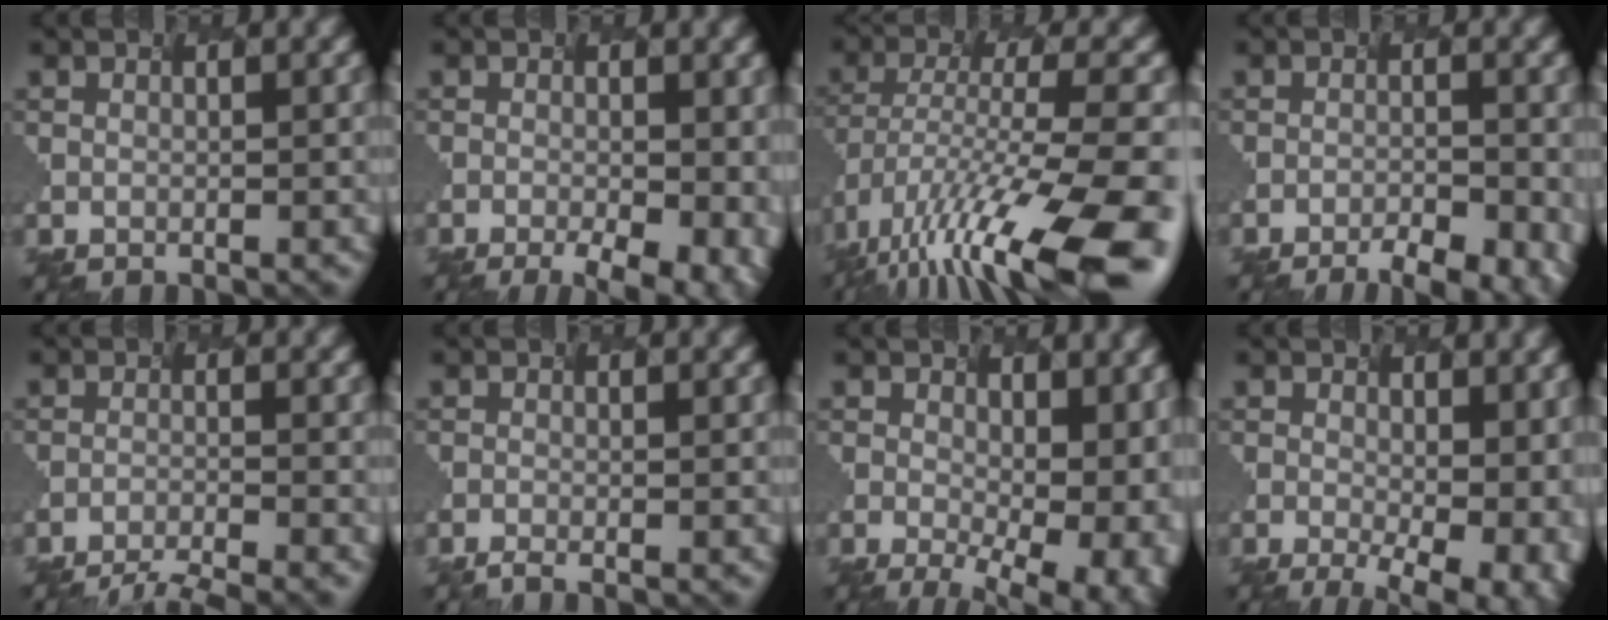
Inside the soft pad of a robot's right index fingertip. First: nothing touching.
{"total": 6.4, "force": [-2.9, 1.9, 5.4], "torque": [-0.053, -0.020, -0.005]}
{"total": 13.3, "force": [-8.8, 2.5, 9.7], "torque": [-0.223, -0.009, -0.111]}
{"total": 6.5, "force": [-5.0, 1.3, 4.0], "torque": [-0.064, -0.014, -0.030]}
{"total": 5.8, "force": [-5.7, -0.3, 1.3], "torque": [-0.041, -0.010, -0.062]}
{"total": 1.9, "force": [-1.8, -0.2, 0.7], "torque": [-0.007, 0.002, -0.011]}
{"total": 8.3, "force": [-0.4, 4.2, 7.1], "torque": [-0.089, -0.029, 0.040]}
{"total": 6.7, "force": [-1.6, 2.6, 6.0], "torque": [-0.063, -0.025, 0.021]}